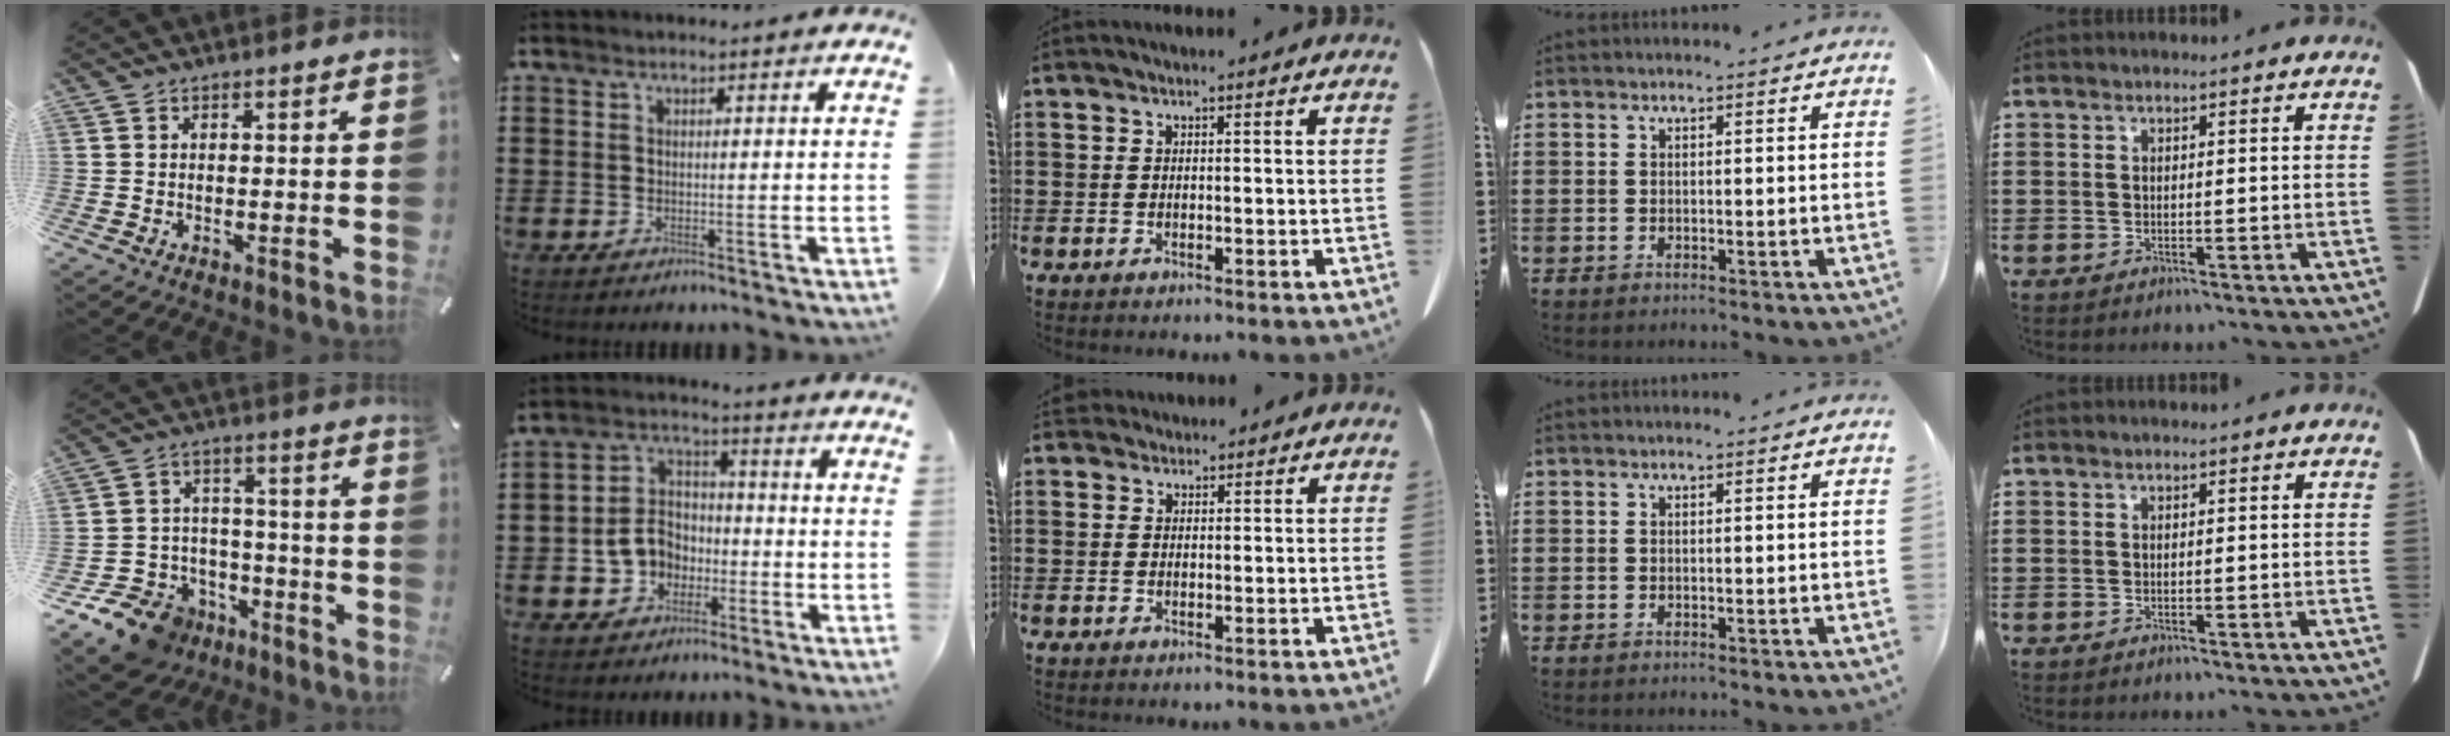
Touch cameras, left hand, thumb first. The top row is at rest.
{"thumb": {"total": 13.0, "force": [-8.7, 9.0, 3.5], "torque": [-0.063, 0.062, -0.146]}, "index": {"total": 7.1, "force": [-2.2, 6.0, 3.2], "torque": [-0.091, 0.018, -0.044]}, "middle": {"total": 1.9, "force": [1.7, 0.8, 0.2], "torque": [-0.010, 0.002, 0.035]}}